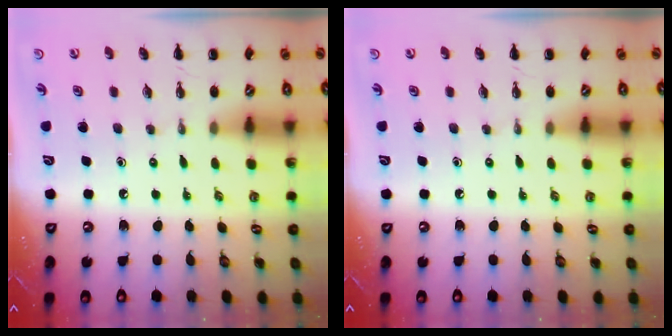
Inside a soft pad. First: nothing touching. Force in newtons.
{"total": 0.0}